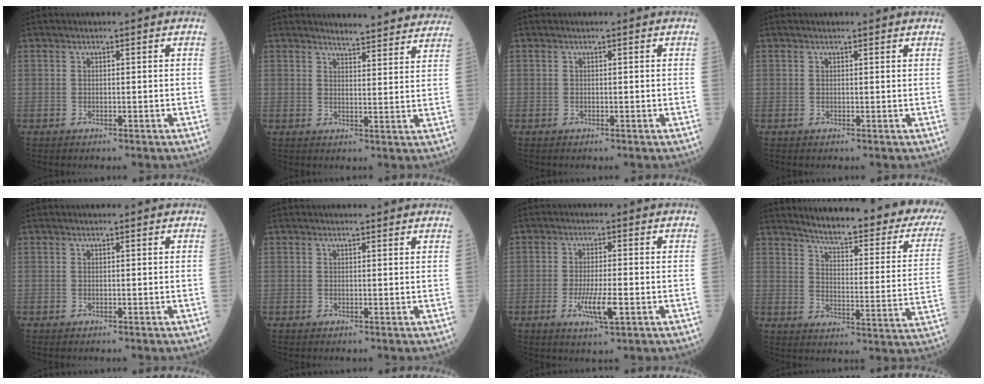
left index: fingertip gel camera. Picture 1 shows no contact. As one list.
[{"total": 12.7, "force": [12.2, 1.5, 2.9], "torque": [-0.019, -0.025, 0.126]}, {"total": 0.0}, {"total": 1.3, "force": [1.1, 0.5, 0.3], "torque": [-0.010, 0.012, 0.011]}, {"total": 0.5, "force": [0.5, 0.1, 0.1], "torque": [-0.003, 0.007, 0.006]}, {"total": 2.7, "force": [2.5, 0.8, 0.7], "torque": [-0.009, 0.013, 0.021]}, {"total": 5.3, "force": [-1.8, 0.6, 4.9], "torque": [-0.097, -0.009, -0.030]}, {"total": 24.2, "force": [20.6, 3.0, 12.3], "torque": [-0.165, -0.070, 0.241]}]